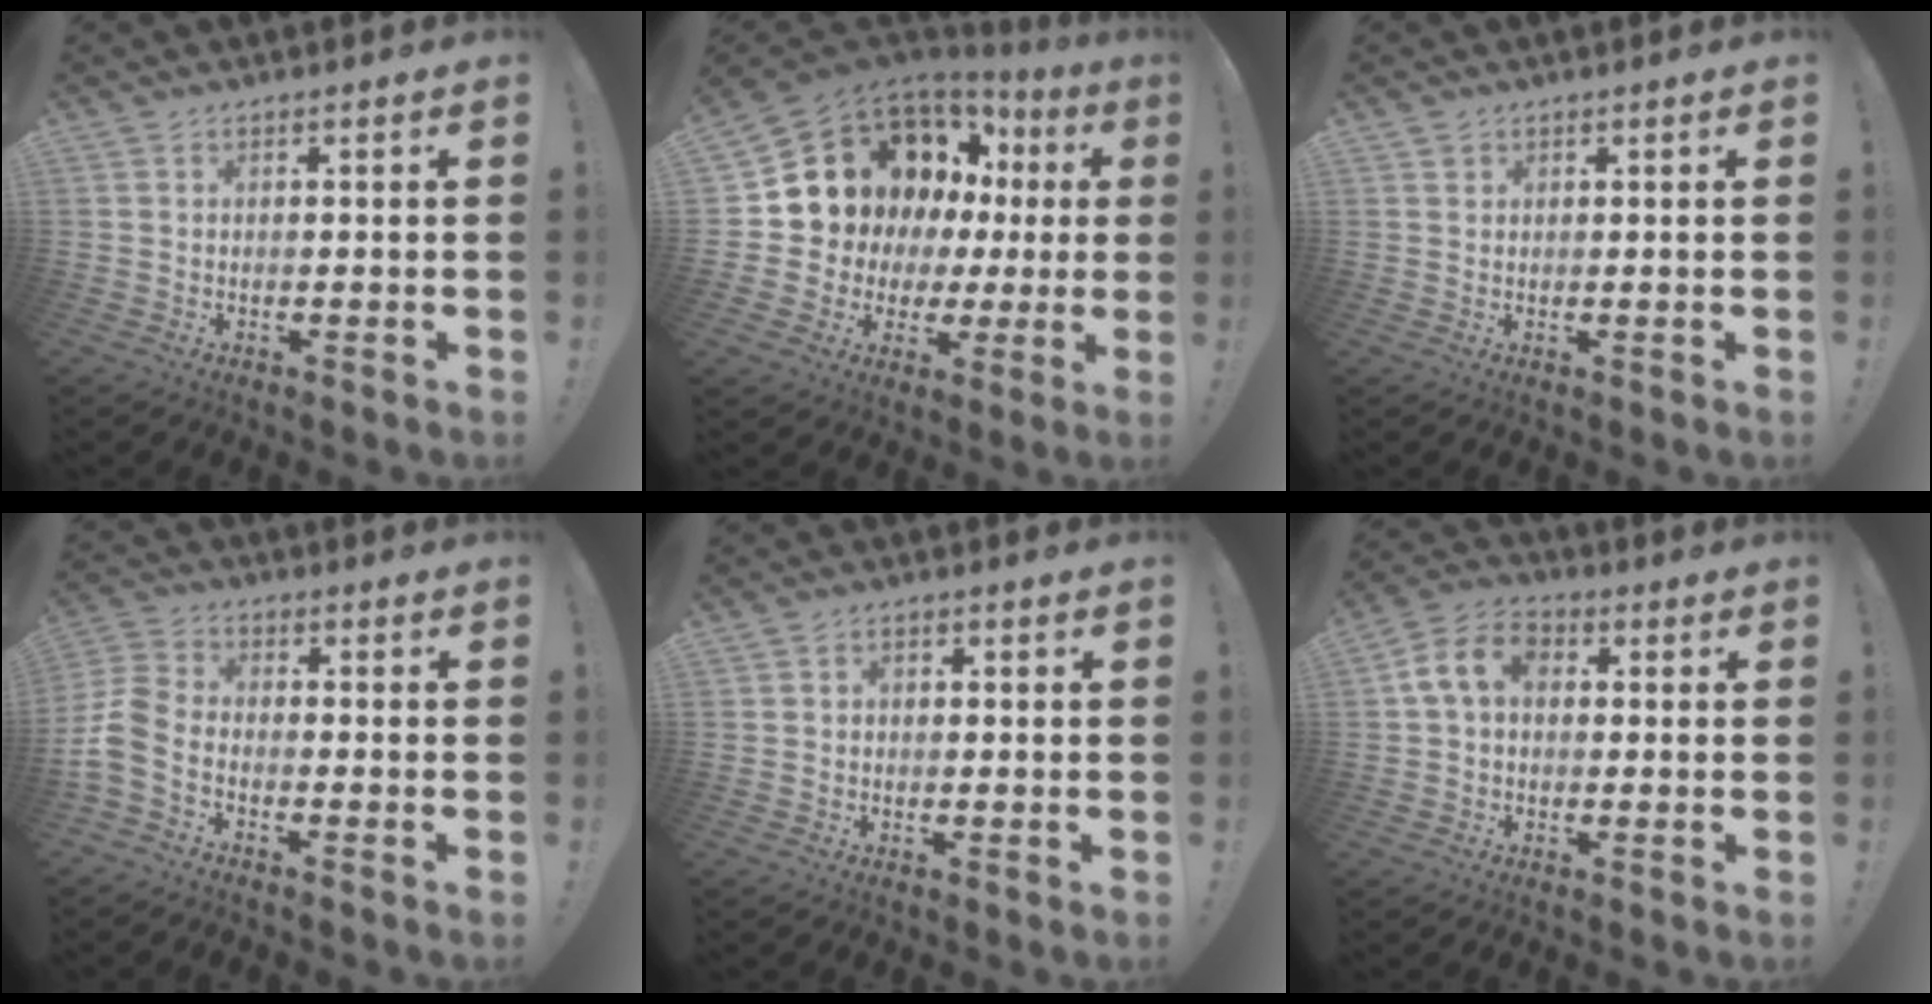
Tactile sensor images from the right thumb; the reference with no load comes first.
{"total": 12.2, "force": [6.8, 8.9, 4.8], "torque": [-0.083, -0.061, 0.149]}
{"total": 0.9, "force": [0.6, 0.7, 0.1], "torque": [0.004, -0.003, 0.011]}
{"total": 8.4, "force": [-4.1, 5.0, 5.3], "torque": [-0.127, 0.022, -0.074]}
{"total": 1.6, "force": [-0.8, 1.2, 0.7], "torque": [-0.016, 0.008, -0.013]}
{"total": 9.4, "force": [1.6, 6.5, 6.6], "torque": [-0.133, 0.014, 0.035]}